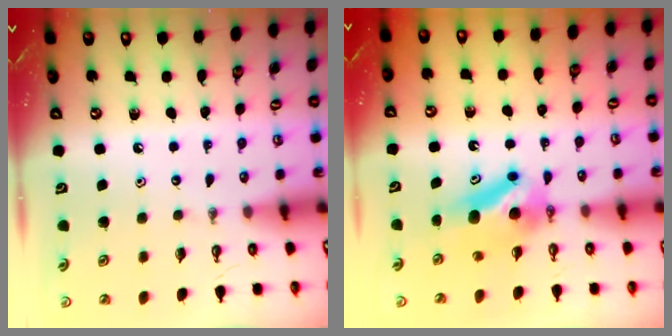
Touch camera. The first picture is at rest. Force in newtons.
{"total": 7.3, "press": 7.0, "slide": 2.2}